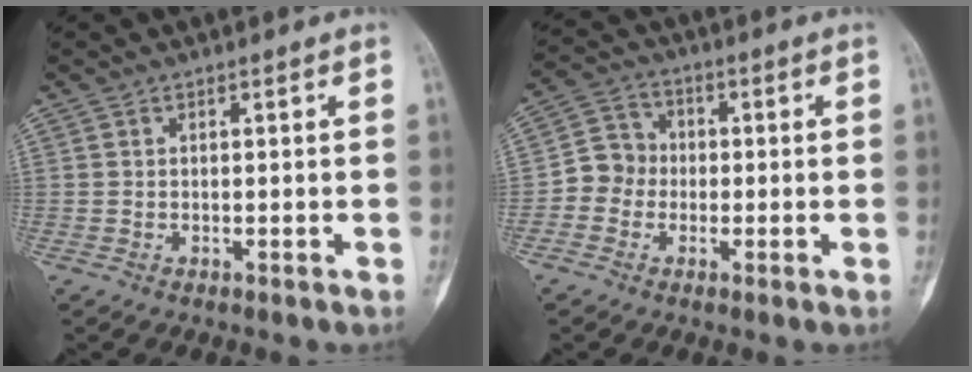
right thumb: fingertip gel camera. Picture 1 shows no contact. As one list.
[{"total": 6.2, "force": [-1.2, 5.8, 1.9], "torque": [-0.003, 0.022, -0.036]}]